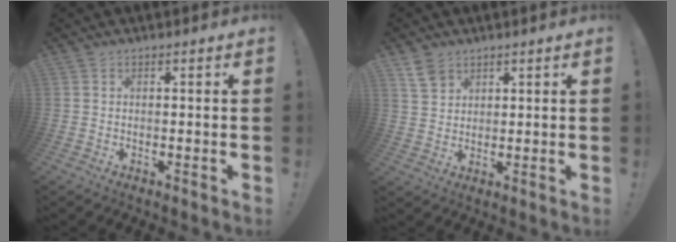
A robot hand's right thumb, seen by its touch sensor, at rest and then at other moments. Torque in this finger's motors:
{"motor_torque": [0.01, 0.02, 0.12, -0.09, -0.07]}